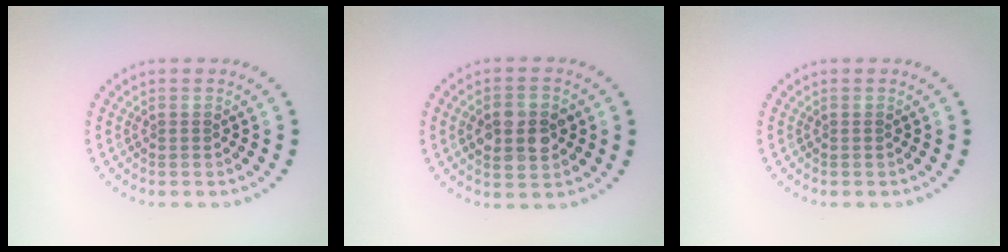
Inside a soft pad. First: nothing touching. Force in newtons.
{"total": 4.5, "press": 4.5, "slide": 0.1}
{"total": 0.0}